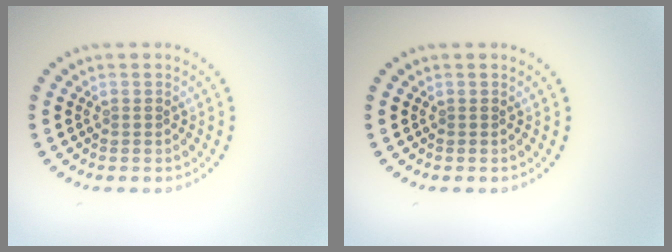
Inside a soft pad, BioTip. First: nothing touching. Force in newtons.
{"total": 0.0}